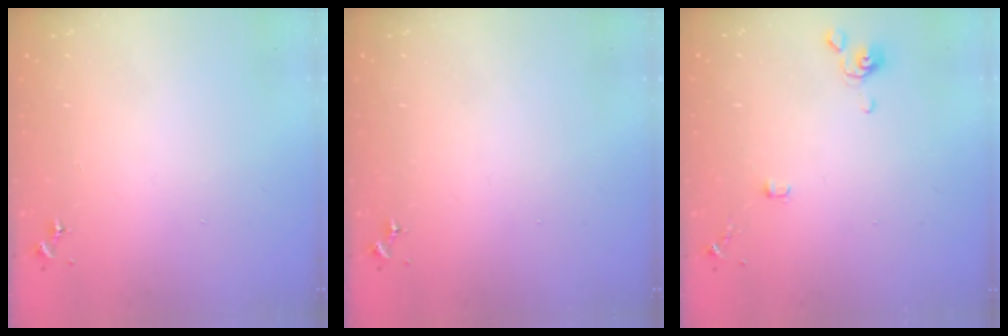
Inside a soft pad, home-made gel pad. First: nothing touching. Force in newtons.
{"total": 0.0}
{"total": 4.0, "press": 4.0, "slide": 0.8}